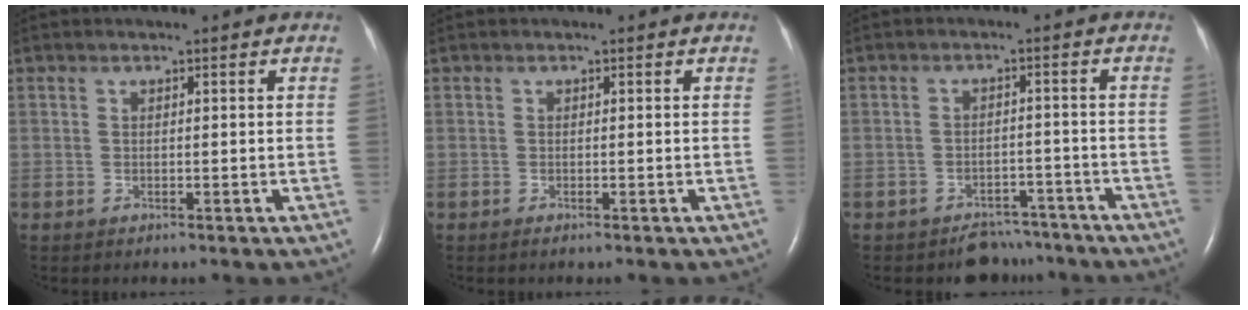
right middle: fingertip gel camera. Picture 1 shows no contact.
{"total": 0.0}
{"total": 4.7, "force": [-4.0, 2.5, -0.1], "torque": [0.005, 0.014, -0.055]}